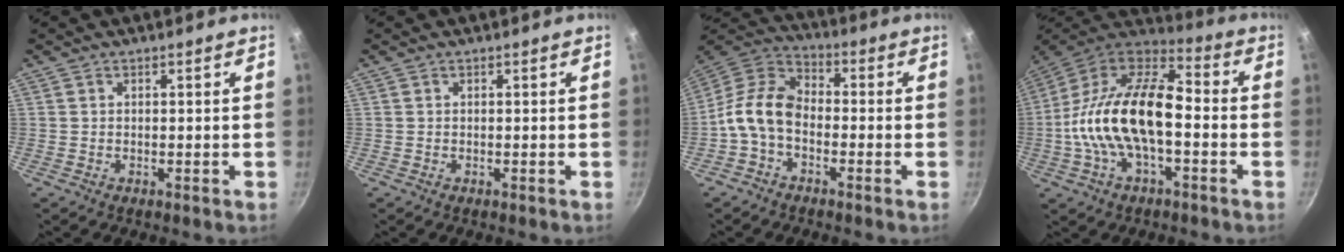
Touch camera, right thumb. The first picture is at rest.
{"total": 0.0}
{"total": 10.3, "force": [-2.8, 6.7, 7.2], "torque": [-0.127, 0.045, -0.076]}
{"total": 21.7, "force": [-2.8, 10.9, 18.5], "torque": [-0.331, 0.045, -0.067]}